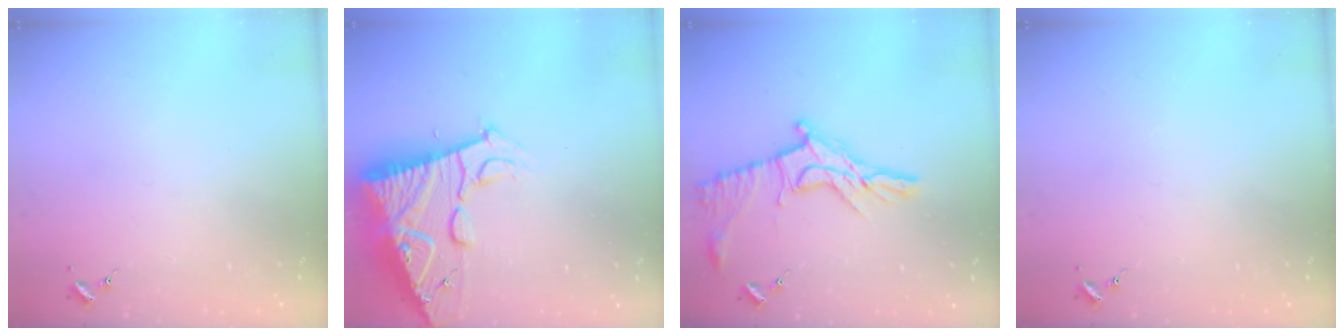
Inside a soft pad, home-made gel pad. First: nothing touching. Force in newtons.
{"total": 18.3, "press": 18.2, "slide": 1.7}
{"total": 13.9, "press": 13.8, "slide": 0.9}
{"total": 0.0}